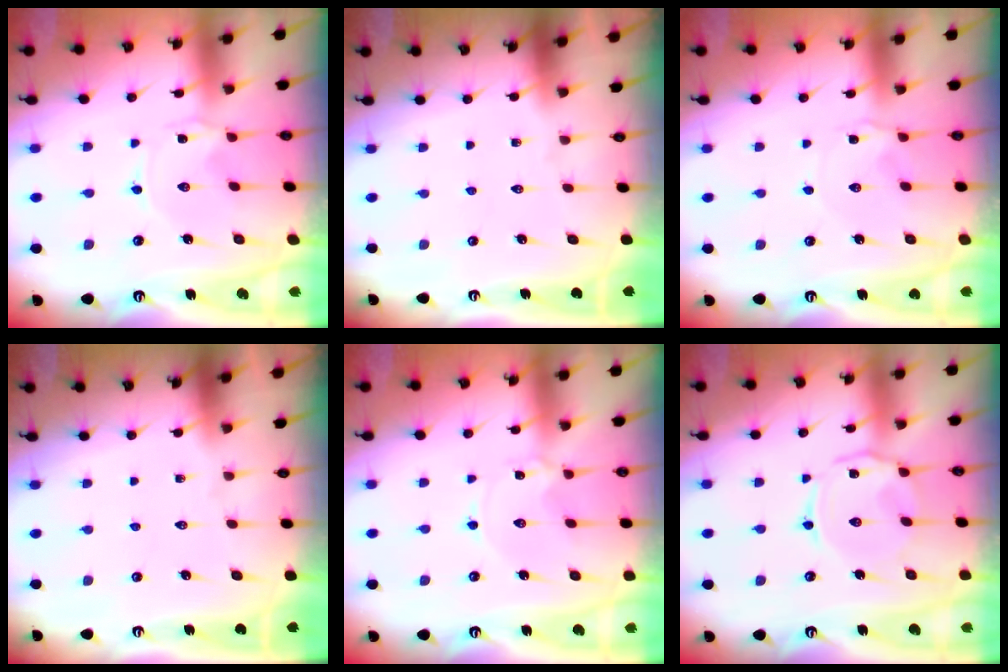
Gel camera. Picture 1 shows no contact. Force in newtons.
{"total": 0.0}
{"total": 0.8, "press": 0.7, "slide": 0.3}
{"total": 0.0}
{"total": 1.3, "press": 1.3, "slide": 0.3}
{"total": 5.0, "press": 5.0, "slide": 0.5}